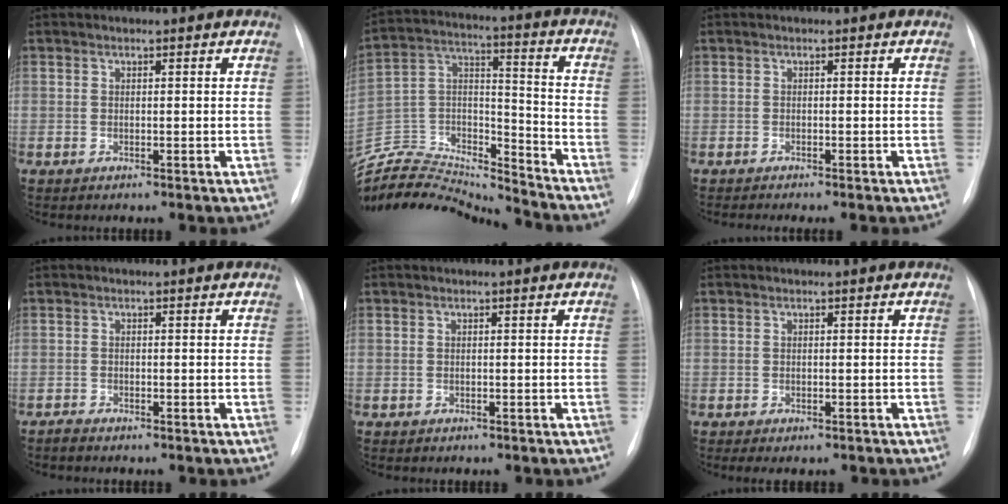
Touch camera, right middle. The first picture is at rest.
{"total": 21.8, "force": [-21.3, 2.0, 4.3], "torque": [-0.087, 0.034, -0.352]}
{"total": 3.1, "force": [-2.6, -0.2, 1.7], "torque": [-0.017, -0.005, -0.031]}
{"total": 0.8, "force": [-0.8, 0.1, 0.1], "torque": [-0.007, -0.003, -0.014]}
{"total": 0.0}
{"total": 1.9, "force": [-1.4, 0.7, 1.1], "torque": [-0.014, -0.005, -0.013]}